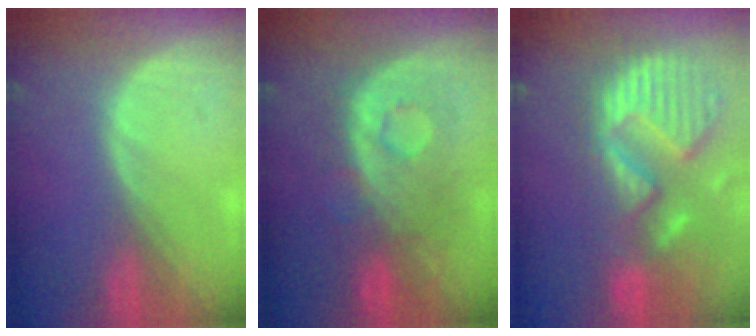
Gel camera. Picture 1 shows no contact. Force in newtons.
{"total": 8.8, "press": 8.5, "slide": 2.2}
{"total": 13.9, "press": 11.6, "slide": 7.7}